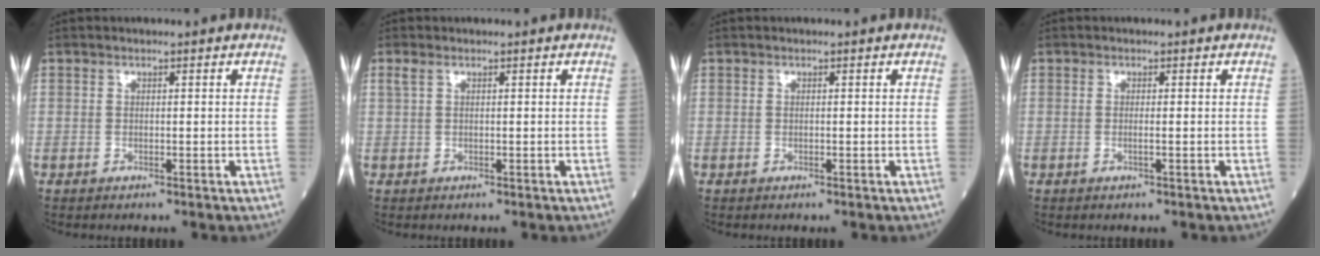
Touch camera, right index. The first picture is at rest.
{"total": 1.0, "force": [0.5, 0.3, 0.8], "torque": [-0.026, 0.014, 0.013]}
{"total": 0.0}
{"total": 0.7, "force": [-0.1, -0.2, 0.6], "torque": [-0.016, -0.002, -0.003]}